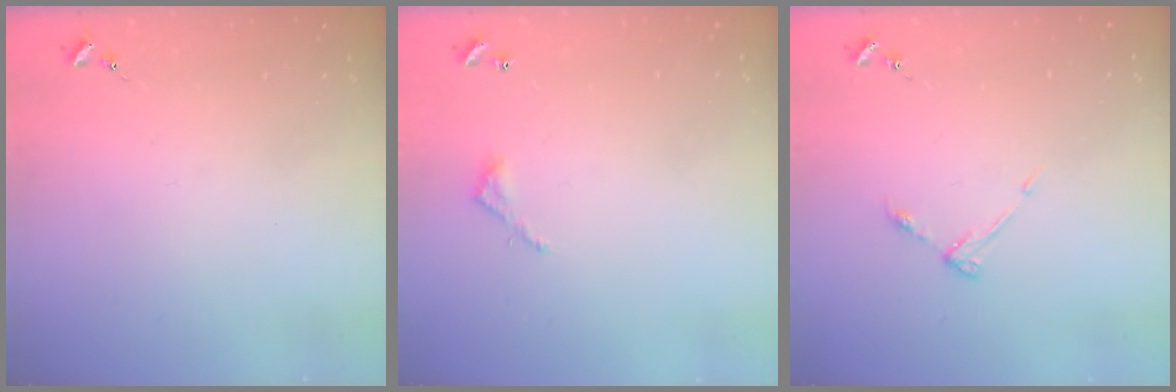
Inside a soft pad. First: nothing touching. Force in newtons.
{"total": 3.9, "press": 3.9, "slide": 0.3}
{"total": 4.6, "press": 4.6, "slide": 0.6}